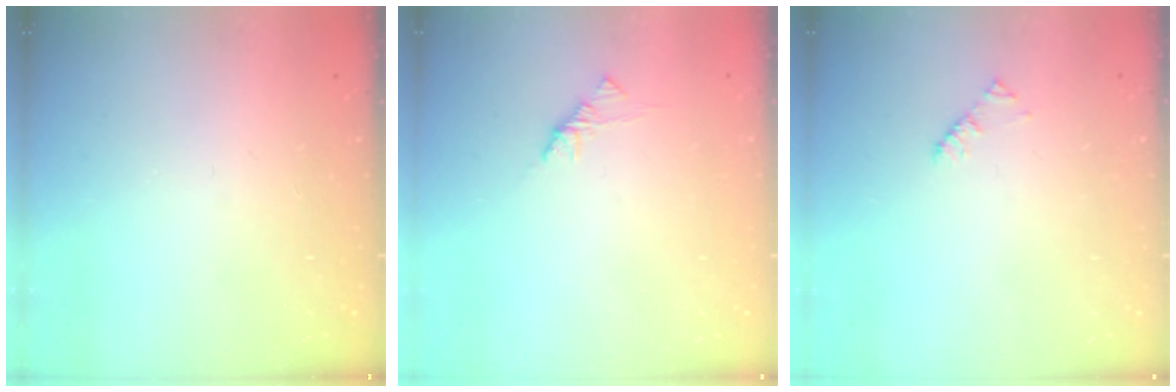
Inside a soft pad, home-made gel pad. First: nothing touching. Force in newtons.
{"total": 1.9, "press": 1.7, "slide": 0.6}
{"total": 1.9, "press": 1.9, "slide": 0.3}